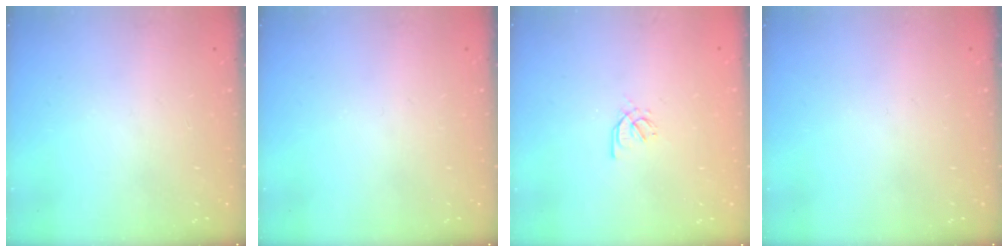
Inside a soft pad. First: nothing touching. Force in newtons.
{"total": 0.0}
{"total": 2.1, "press": 2.0, "slide": 0.7}
{"total": 0.0}